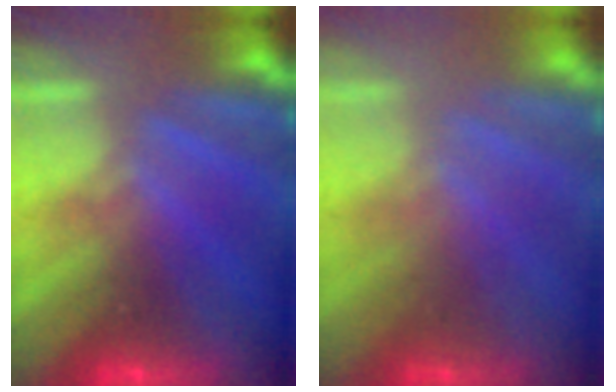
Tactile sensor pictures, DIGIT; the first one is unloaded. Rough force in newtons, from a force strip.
{"total": 2.1}